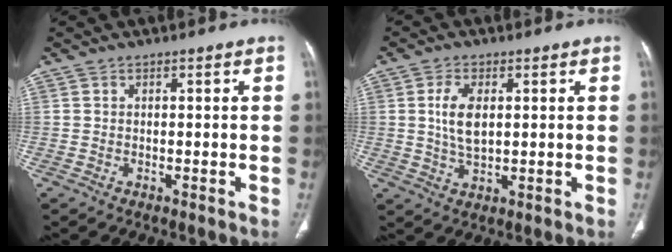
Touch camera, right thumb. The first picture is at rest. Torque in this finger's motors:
{"motor_torque": [2.34, 2.67, 0.74, -0.48, 0.24]}